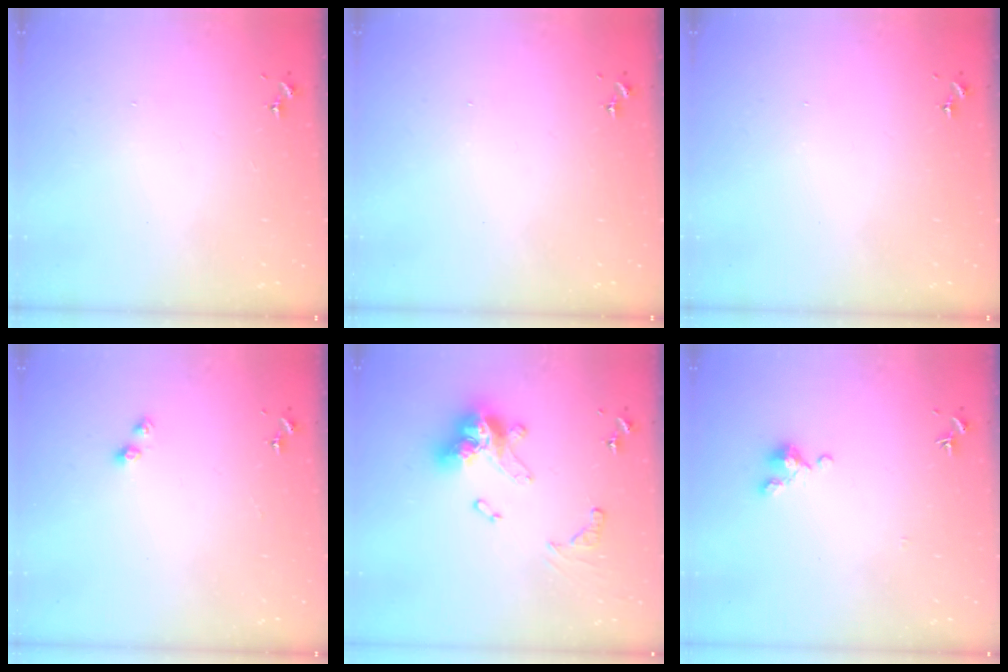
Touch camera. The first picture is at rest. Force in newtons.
{"total": 0.0}
{"total": 0.0}
{"total": 4.1, "press": 4.1, "slide": 0.5}
{"total": 17.9, "press": 17.8, "slide": 1.9}
{"total": 2.9, "press": 2.9, "slide": 0.4}